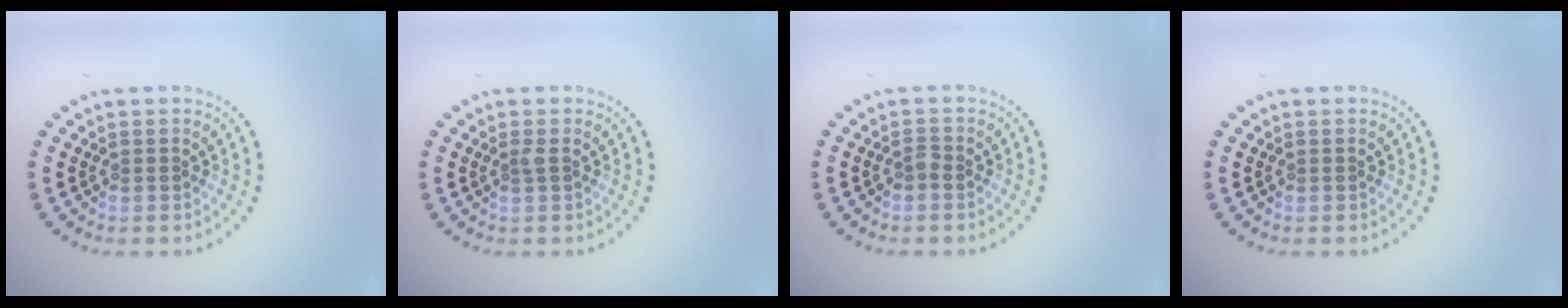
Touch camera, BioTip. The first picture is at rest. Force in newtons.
{"total": 0.6, "press": 0.5, "slide": 0.2}
{"total": 0.8, "press": 0.6, "slide": 0.5}
{"total": 0.0}